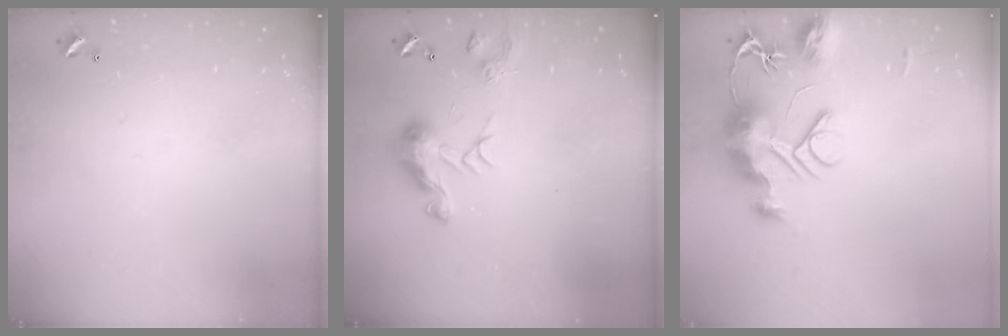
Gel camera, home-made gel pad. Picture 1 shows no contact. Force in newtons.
{"total": 7.8, "press": 7.7, "slide": 0.7}
{"total": 13.2, "press": 13.2, "slide": 1.1}